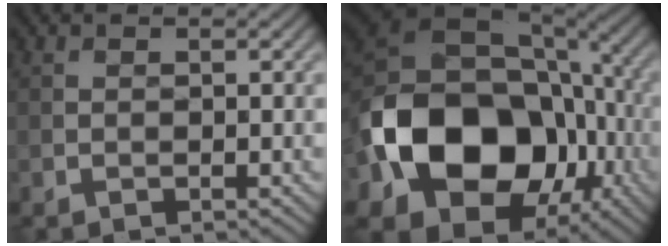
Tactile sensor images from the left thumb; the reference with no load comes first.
{"total": 19.8, "force": [-4.8, 14.3, 12.9], "torque": [-0.280, -0.029, -0.077]}